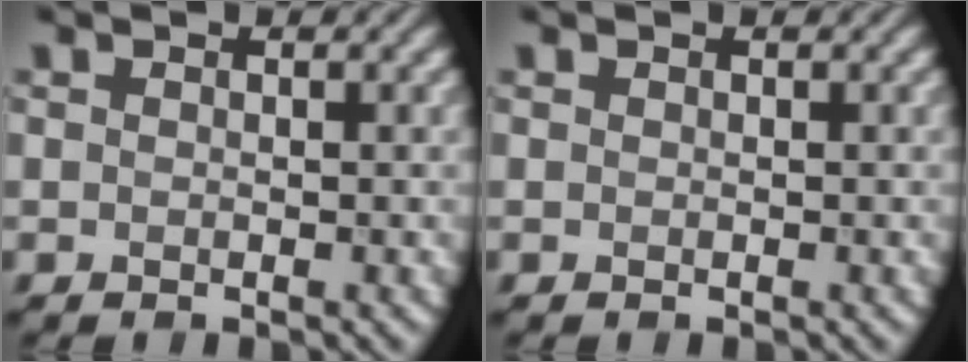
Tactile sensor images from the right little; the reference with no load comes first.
{"total": 0.0}